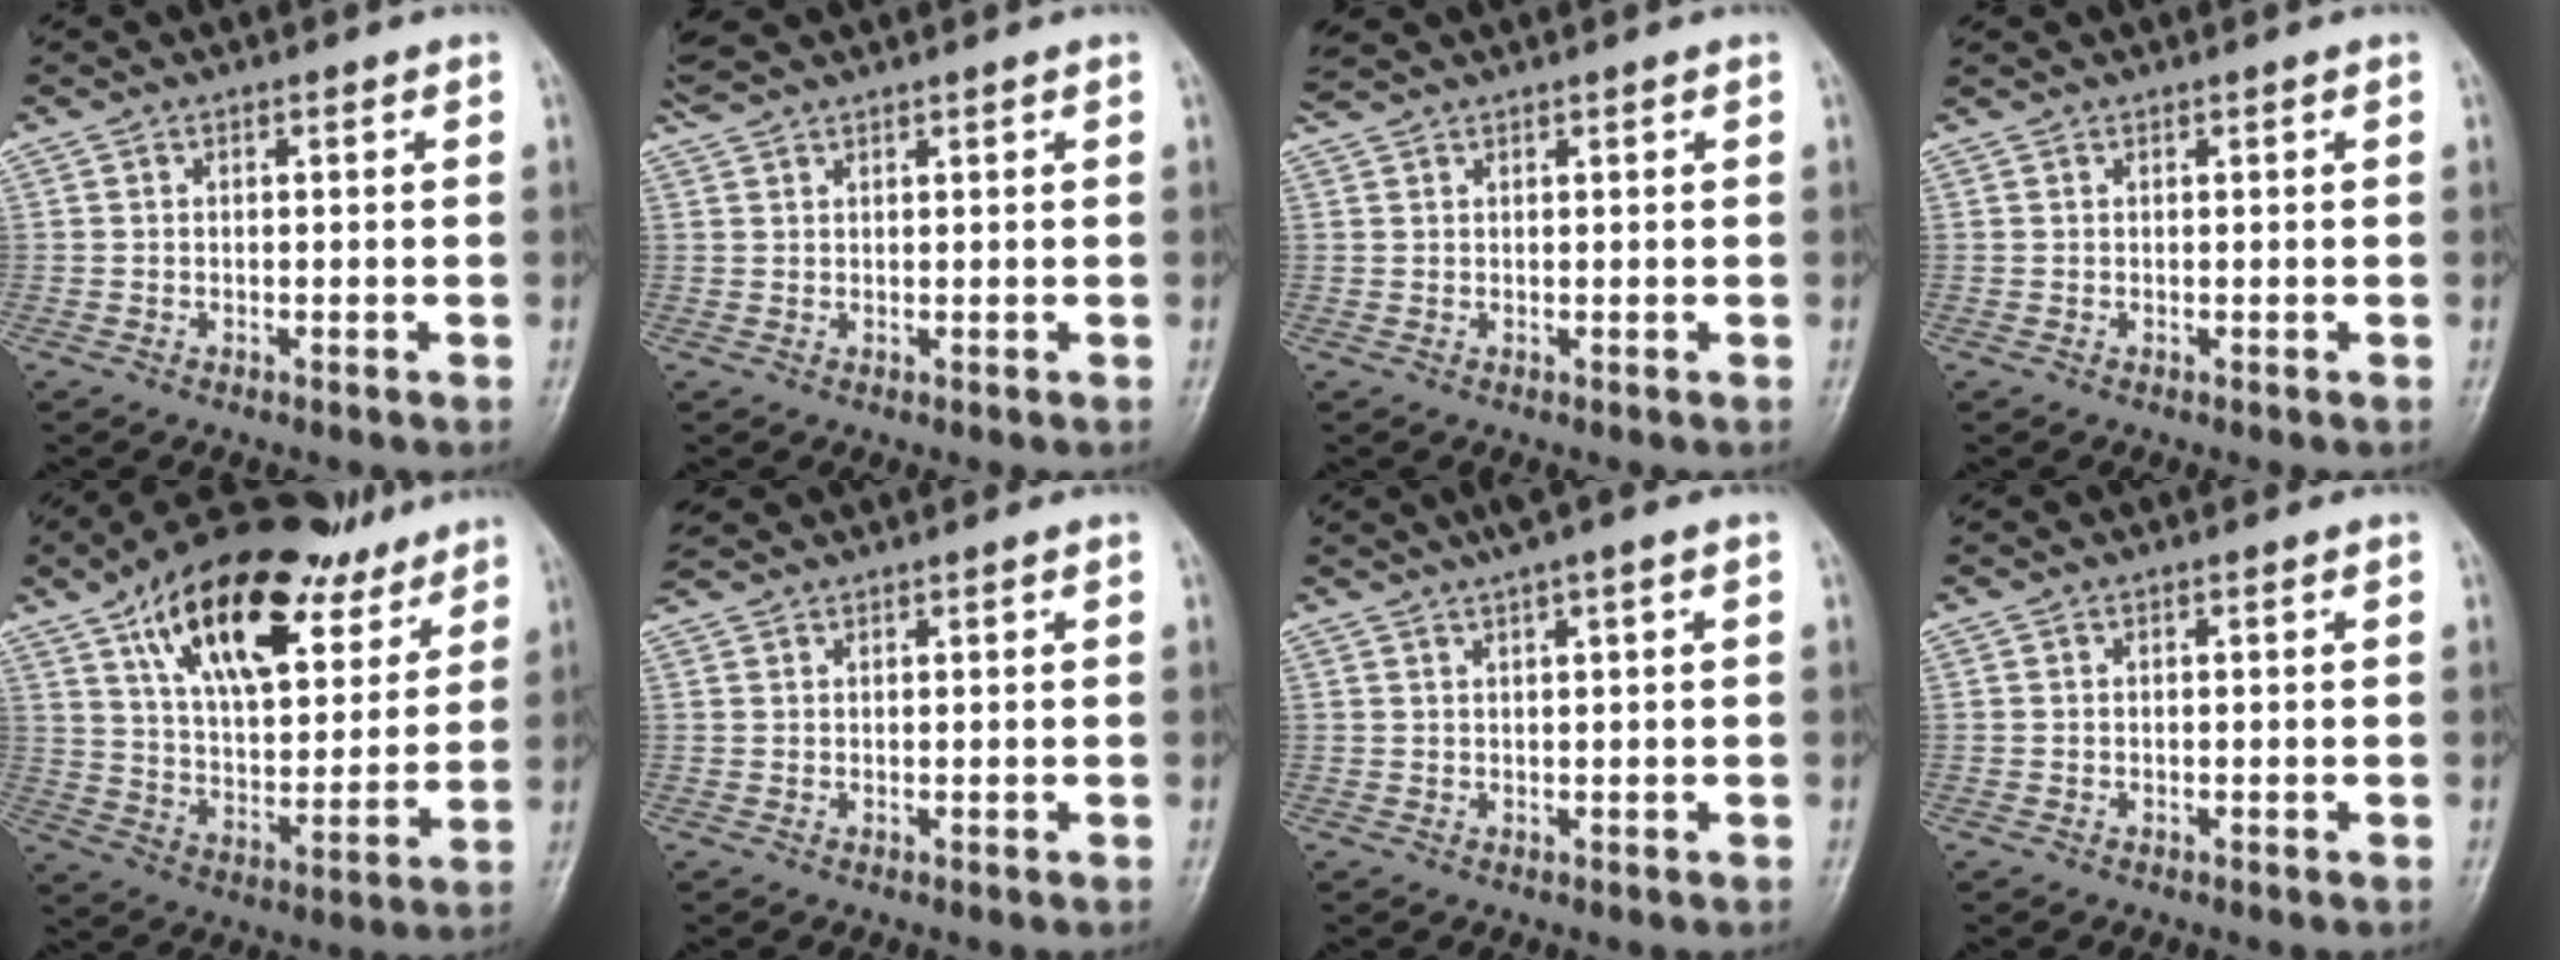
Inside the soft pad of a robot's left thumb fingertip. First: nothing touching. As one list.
[{"total": 4.4, "force": [4.1, 0.2, 1.7], "torque": [-0.035, 0.023, 0.082]}, {"total": 3.2, "force": [3.0, 0.0, 1.2], "torque": [-0.022, 0.020, 0.058]}, {"total": 0.9, "force": [0.9, 0.1, 0.2], "torque": [-0.005, 0.013, 0.020]}, {"total": 24.8, "force": [14.6, 11.5, 16.4], "torque": [-0.225, -0.033, 0.242]}, {"total": 3.6, "force": [3.5, 0.5, 1.1], "torque": [-0.020, 0.019, 0.068]}, {"total": 4.0, "force": [2.4, 0.2, 3.2], "torque": [-0.058, 0.008, 0.042]}, {"total": 0.0}]